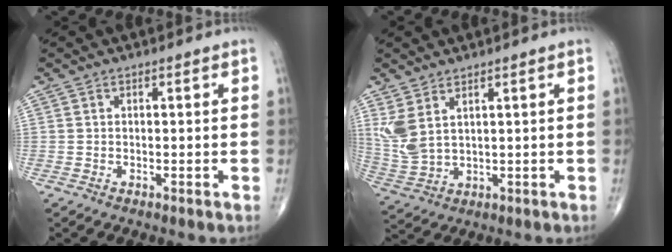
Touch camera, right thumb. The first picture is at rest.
{"total": 7.0, "force": [3.3, 3.1, 5.4], "torque": [-0.129, -0.013, 0.080]}